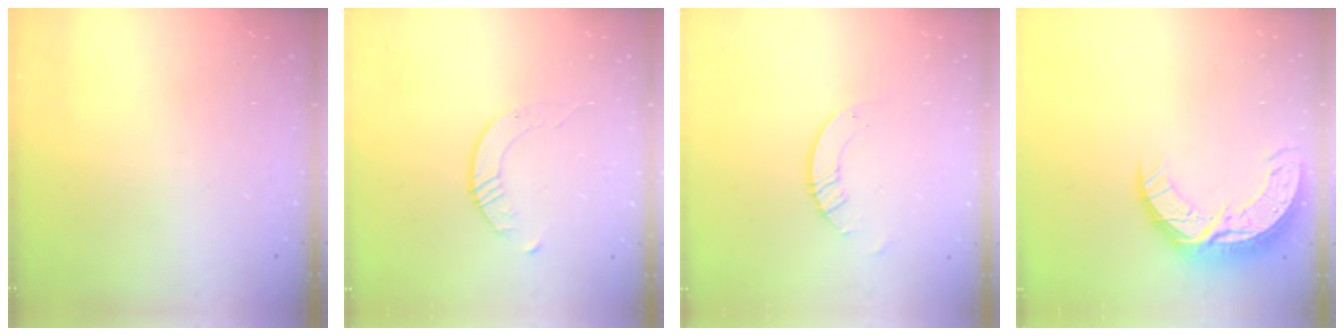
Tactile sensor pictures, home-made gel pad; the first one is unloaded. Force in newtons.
{"total": 2.8, "press": 2.8, "slide": 0.3}
{"total": 4.0, "press": 4.0, "slide": 0.2}
{"total": 15.1, "press": 15.1, "slide": 1.1}